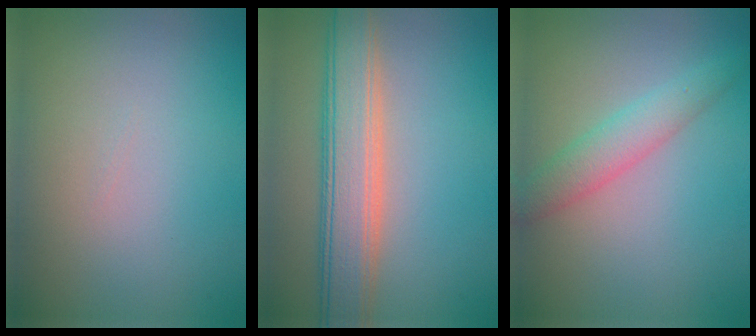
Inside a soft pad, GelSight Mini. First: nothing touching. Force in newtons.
{"total": 6.4, "press": 6.4, "slide": 0.3}
{"total": 2.9, "press": 2.9, "slide": 0.1}